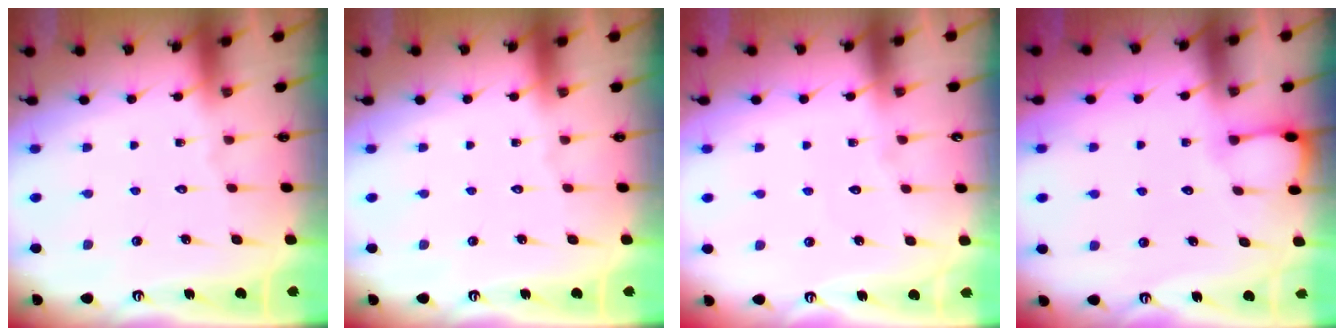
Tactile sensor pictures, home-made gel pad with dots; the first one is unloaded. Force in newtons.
{"total": 0.0}
{"total": 3.9, "press": 3.8, "slide": 0.3}
{"total": 2.5, "press": 2.5, "slide": 0.2}